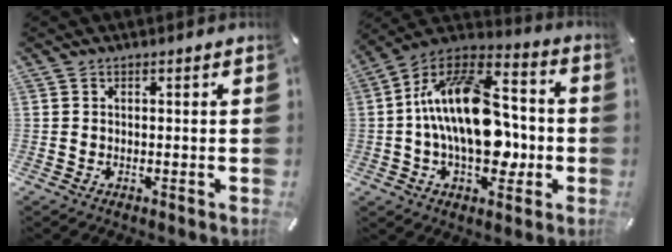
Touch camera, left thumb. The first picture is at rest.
{"total": 23.5, "force": [-0.6, 14.0, 18.8], "torque": [-0.337, 0.002, -0.011]}